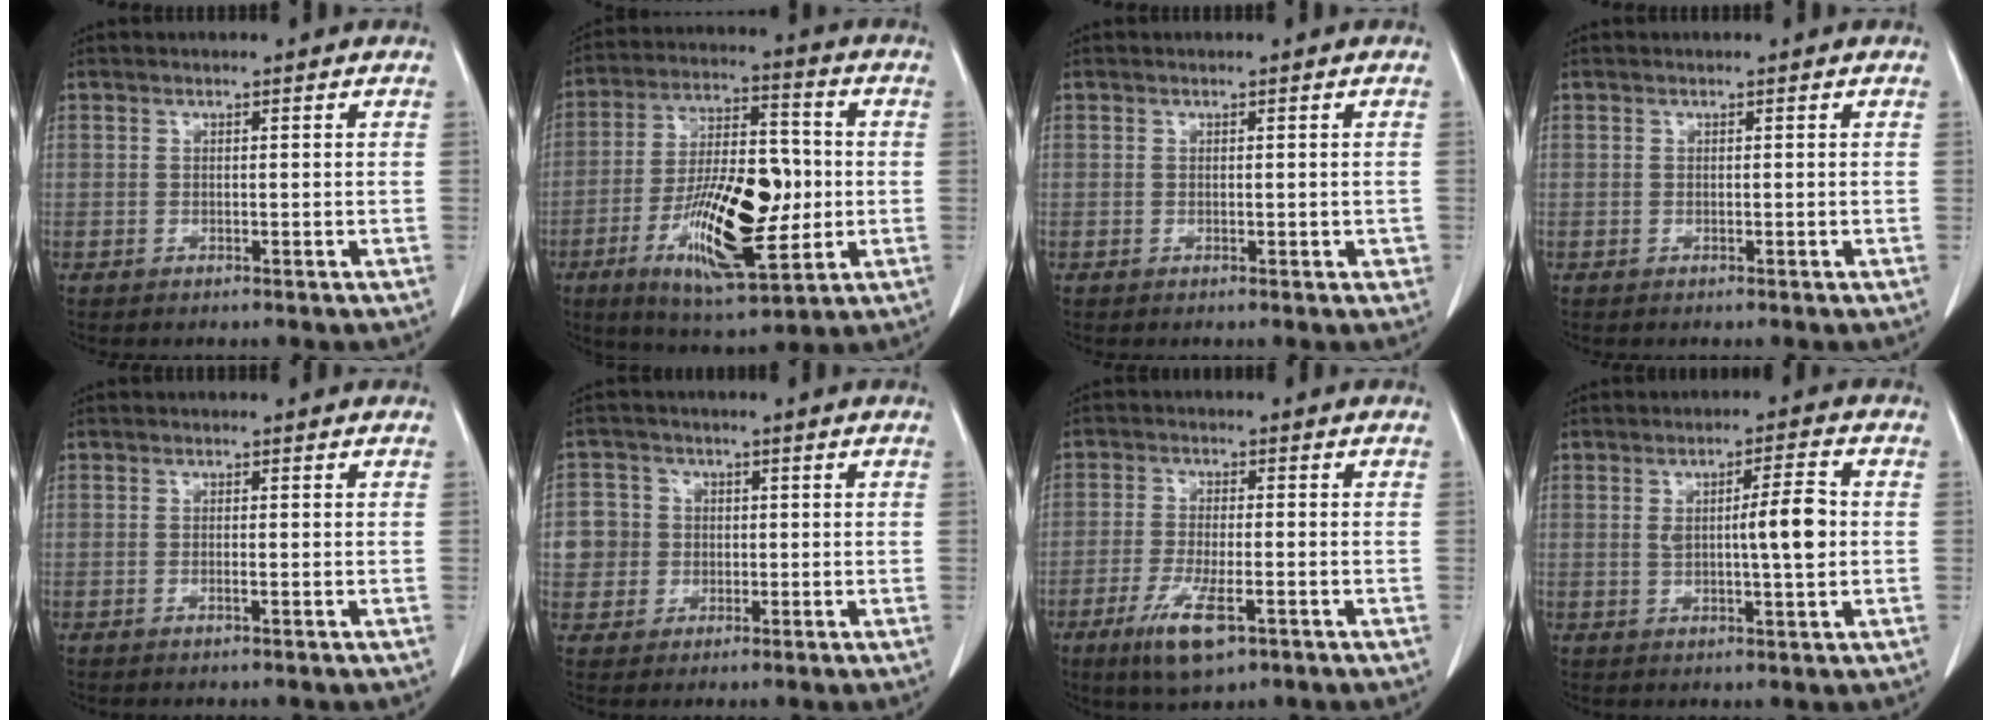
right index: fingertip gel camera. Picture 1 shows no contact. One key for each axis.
{"total": 17.7, "fx": -3.5, "fy": 5.7, "fz": 16.4, "tx": -0.296, "ty": 0.000, "tz": -0.054}
{"total": 1.3, "fx": -0.1, "fy": 0.9, "fz": 0.9, "tx": -0.005, "ty": 0.004, "tz": 0.002}
{"total": 0.0}
{"total": 0.6, "fx": -0.2, "fy": 0.0, "fz": 0.6, "tx": -0.013, "ty": -0.001, "tz": -0.003}
{"total": 5.9, "fx": 0.2, "fy": 5.8, "fz": 0.7, "tx": -0.015, "ty": 0.018, "tz": 0.008}
{"total": 7.9, "fx": -4.0, "fy": 1.9, "fz": 6.5, "tx": -0.125, "ty": -0.016, "tz": -0.065}
{"total": 6.7, "fx": 0.4, "fy": 0.9, "fz": 6.6, "tx": -0.103, "ty": 0.005, "tz": 0.006}